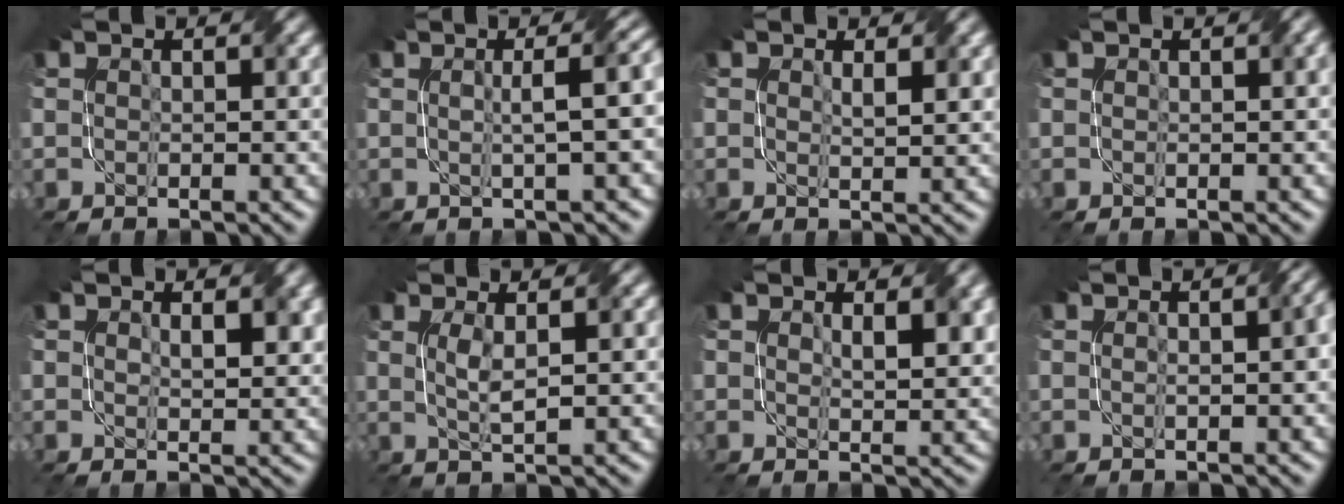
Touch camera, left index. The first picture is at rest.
{"total": 4.2, "force": [0.3, 1.1, 4.1], "torque": [-0.039, 0.018, 0.004]}
{"total": 1.3, "force": [0.7, 0.5, 1.0], "torque": [-0.015, -0.005, 0.014]}
{"total": 1.1, "force": [0.5, 0.3, 1.0], "torque": [-0.011, 0.004, 0.002]}
{"total": 2.4, "force": [1.0, 1.2, 1.8], "torque": [-0.027, -0.006, 0.022]}
{"total": 2.1, "force": [0.5, 0.4, 2.0], "torque": [-0.043, -0.001, 0.013]}
{"total": 2.6, "force": [1.2, 1.0, 2.1], "torque": [-0.031, -0.005, 0.024]}
{"total": 2.5, "force": [0.3, 0.7, 2.4], "torque": [-0.021, 0.008, 0.000]}